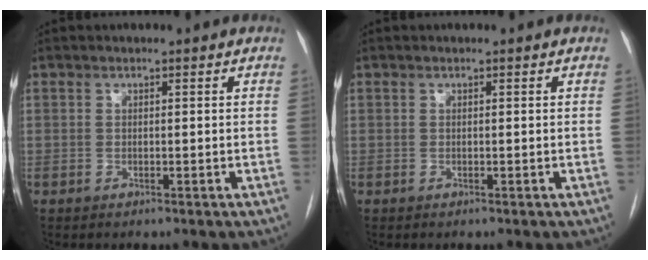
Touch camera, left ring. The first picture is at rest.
{"total": 0.0}